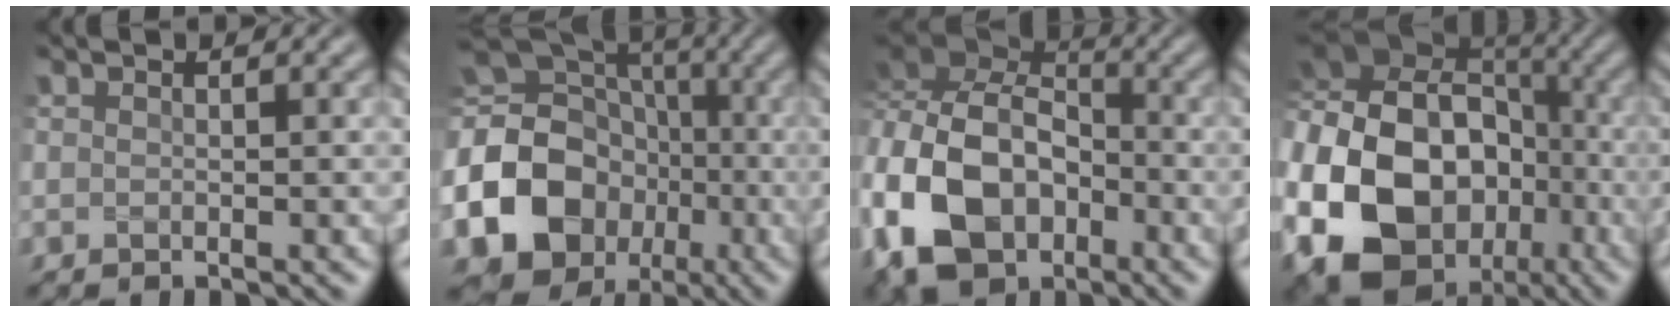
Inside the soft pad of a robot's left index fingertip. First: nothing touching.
{"total": 17.0, "force": [-3.8, 14.2, 8.5], "torque": [-0.196, -0.019, -0.083]}
{"total": 14.6, "force": [-5.0, 10.8, 8.5], "torque": [-0.200, -0.018, -0.104]}
{"total": 21.1, "force": [-4.8, 17.6, 10.6], "torque": [-0.204, -0.011, -0.116]}